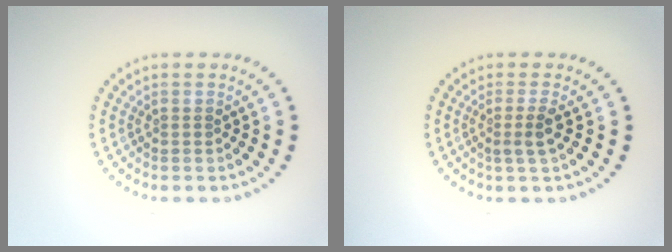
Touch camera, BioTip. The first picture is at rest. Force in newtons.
{"total": 1.7, "press": 1.3, "slide": 1.1}